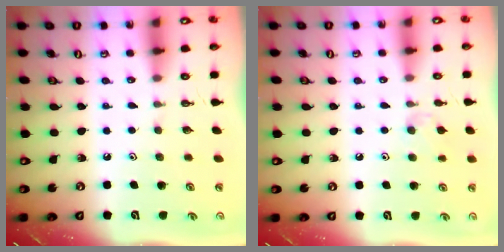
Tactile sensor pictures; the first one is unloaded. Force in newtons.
{"total": 5.1, "press": 5.0, "slide": 0.7}